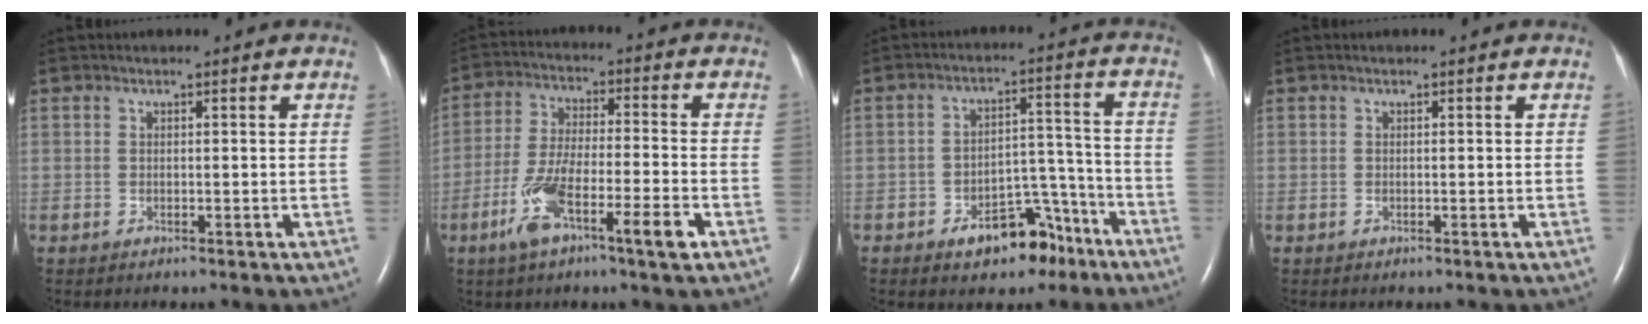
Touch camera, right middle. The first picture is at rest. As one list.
[{"total": 10.7, "force": [-5.2, 1.3, 9.3], "torque": [-0.181, -0.004, -0.093]}, {"total": 9.2, "force": [-6.0, 4.6, 5.2], "torque": [-0.063, 0.030, -0.086]}, {"total": 0.0}]